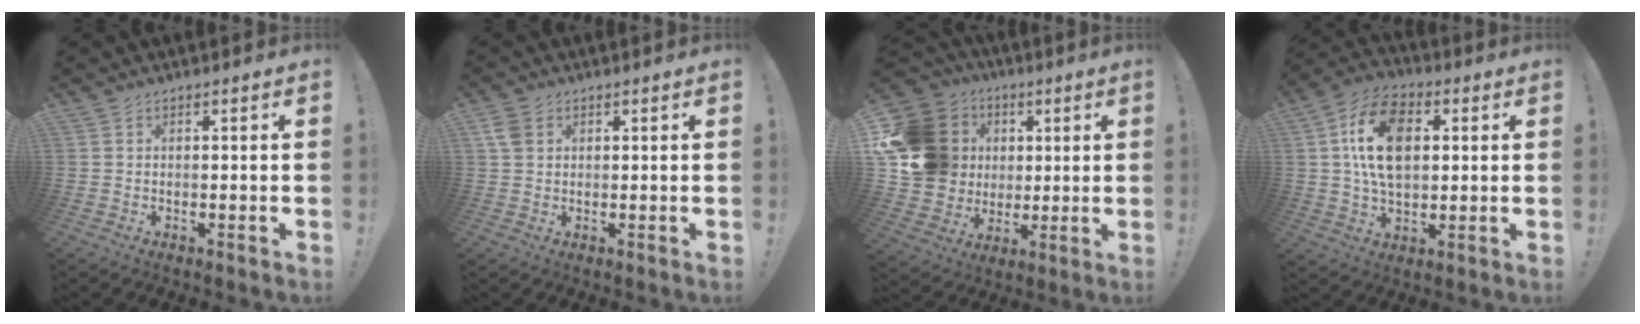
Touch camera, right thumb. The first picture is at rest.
{"total": 4.2, "force": [1.7, 3.0, 2.4], "torque": [-0.043, 0.004, 0.034]}
{"total": 20.4, "force": [3.8, 17.7, 9.4], "torque": [-0.172, -0.006, 0.108]}
{"total": 16.9, "force": [3.1, 11.0, 12.4], "torque": [-0.216, 0.007, 0.052]}